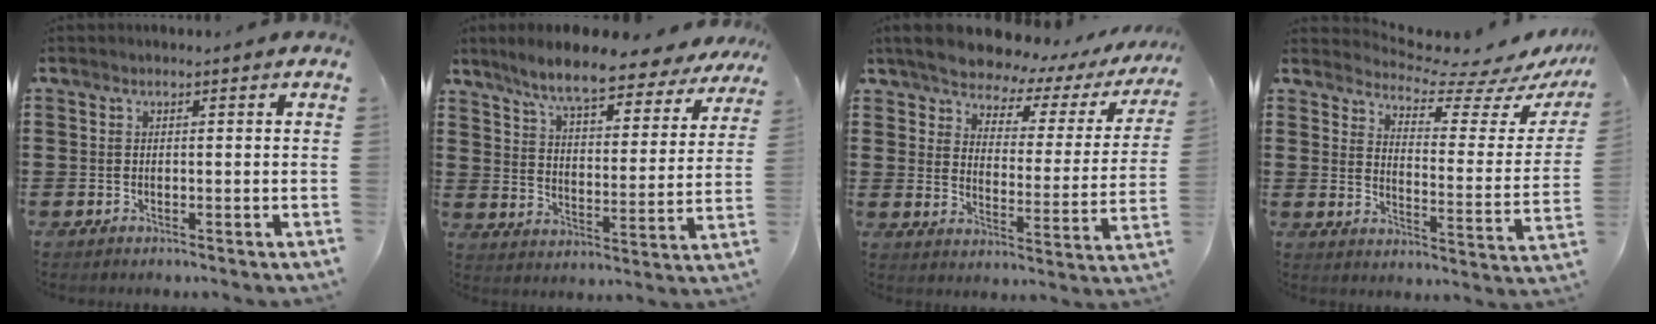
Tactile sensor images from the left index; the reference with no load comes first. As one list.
[{"total": 8.4, "force": [7.3, 0.7, 4.0], "torque": [-0.106, -0.033, 0.126]}, {"total": 6.1, "force": [5.8, 1.1, 1.6], "torque": [-0.066, -0.043, 0.097]}, {"total": 5.9, "force": [5.5, 0.4, 1.9], "torque": [-0.046, -0.052, 0.088]}]